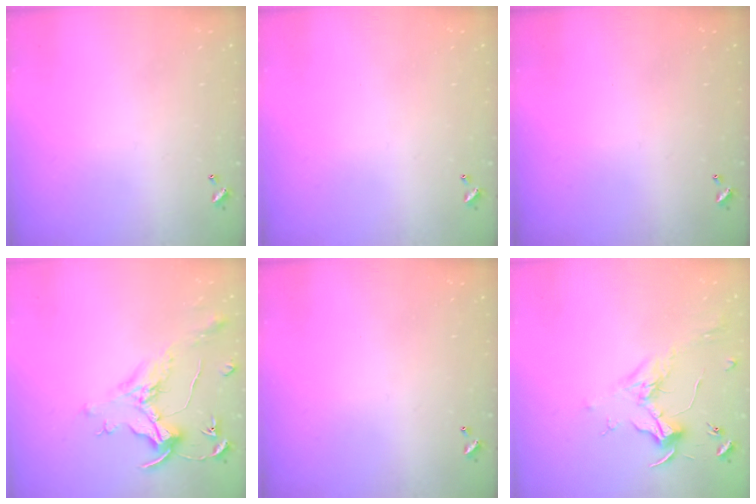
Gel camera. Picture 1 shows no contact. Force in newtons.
{"total": 0.0}
{"total": 0.0}
{"total": 1.6, "press": 1.4, "slide": 0.7}
{"total": 0.0}
{"total": 1.8, "press": 1.6, "slide": 0.6}